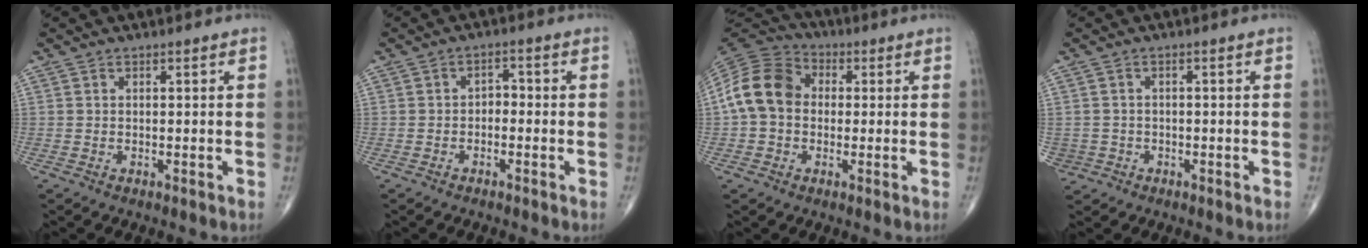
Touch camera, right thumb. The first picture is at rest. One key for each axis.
{"total": 2.4, "fx": -0.8, "fy": 1.6, "fz": 1.6, "tx": -0.010, "ty": 0.018, "tz": -0.021}
{"total": 12.2, "fx": 0.3, "fy": 9.7, "fz": 7.5, "tx": -0.134, "ty": 0.035, "tz": -0.007}
{"total": 2.9, "fx": -1.1, "fy": 2.7, "fz": 0.1, "tx": 0.011, "ty": 0.013, "tz": -0.018}